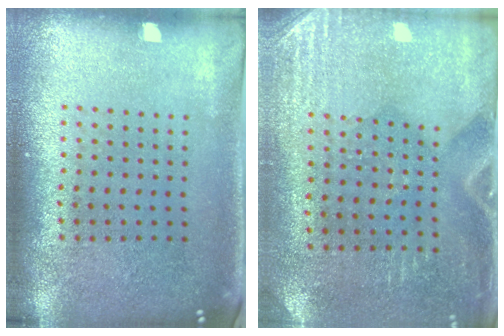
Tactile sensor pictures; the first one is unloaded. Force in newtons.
{"total": 2.8, "press": 2.5, "slide": 1.3}